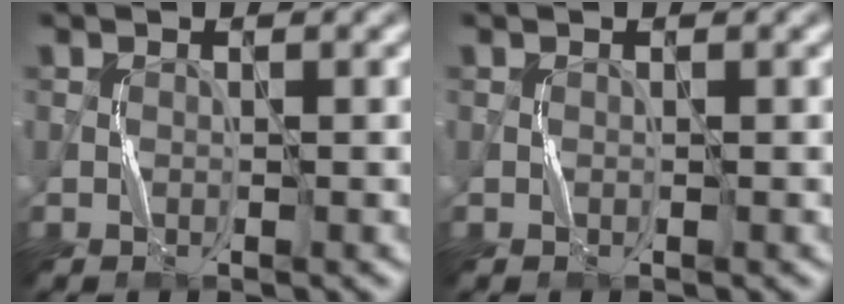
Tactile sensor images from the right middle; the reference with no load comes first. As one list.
[{"total": 0.0}]